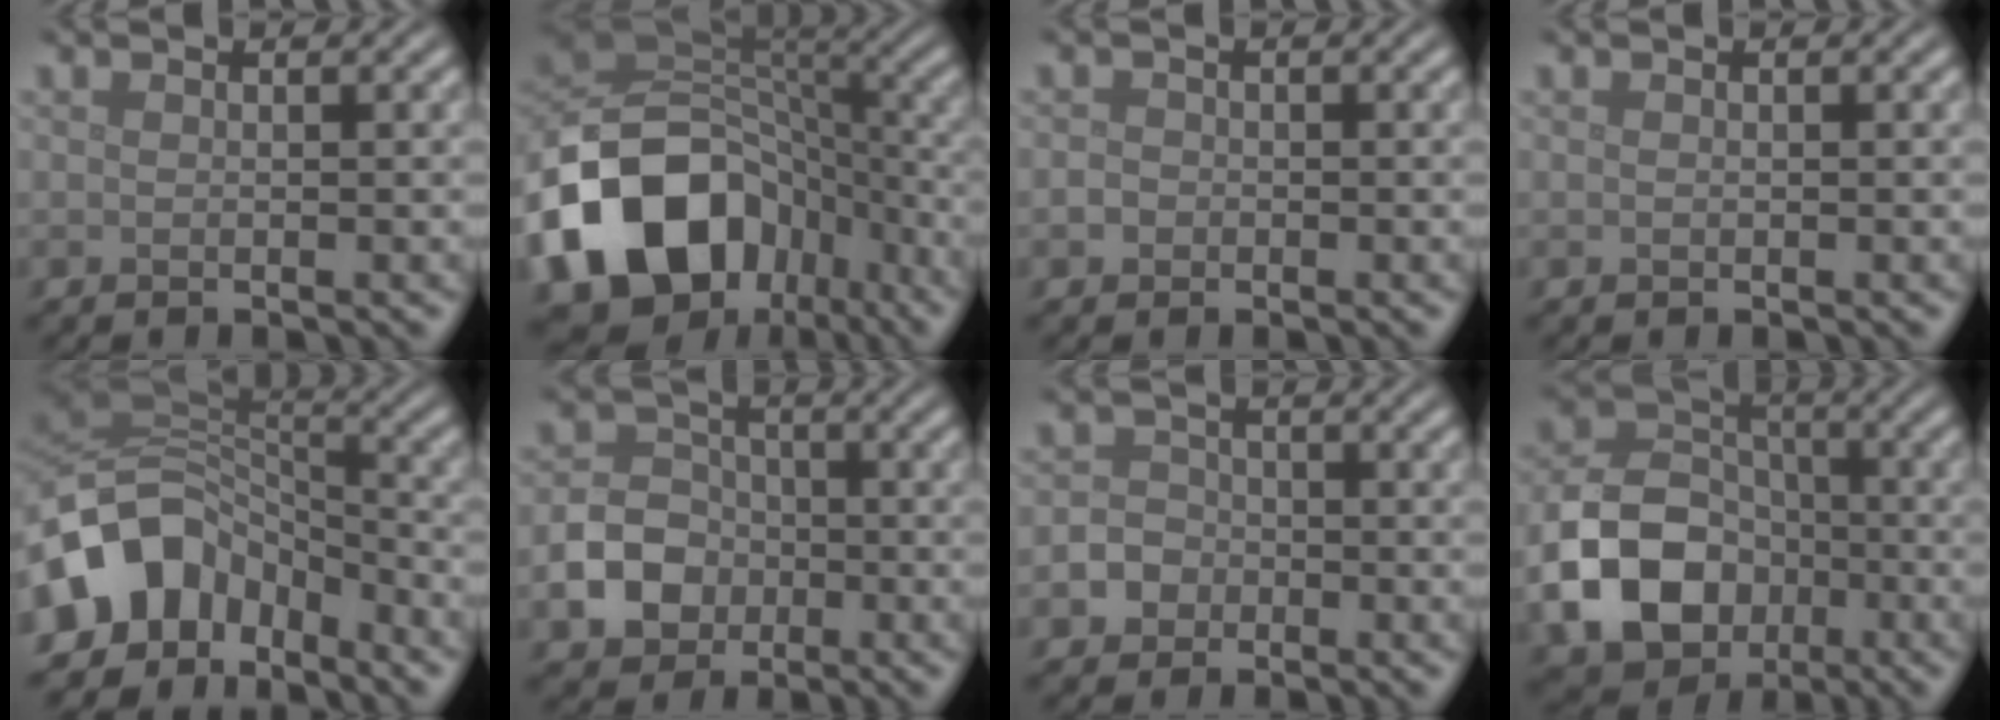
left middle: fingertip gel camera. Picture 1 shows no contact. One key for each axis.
{"total": 16.9, "fx": -7.6, "fy": 12.5, "fz": 8.5, "tx": -0.183, "ty": -0.015, "tz": -0.132}
{"total": 1.0, "fx": -0.4, "fy": 0.8, "fz": 0.3, "tx": -0.002, "ty": -0.001, "tz": -0.011}
{"total": 0.0}
{"total": 9.4, "fx": -5.2, "fy": 6.6, "fz": 4.2, "tx": -0.071, "ty": 0.005, "tz": -0.109}
{"total": 4.8, "fx": -1.8, "fy": 3.9, "fz": 2.1, "tx": -0.039, "ty": 0.001, "tz": -0.040}
{"total": 3.1, "fx": -1.5, "fy": 2.6, "fz": 0.8, "tx": 0.002, "ty": 0.001, "tz": -0.033}
{"total": 9.7, "fx": -3.3, "fy": 7.3, "fz": 5.4, "tx": -0.110, "ty": -0.012, "tz": -0.066}